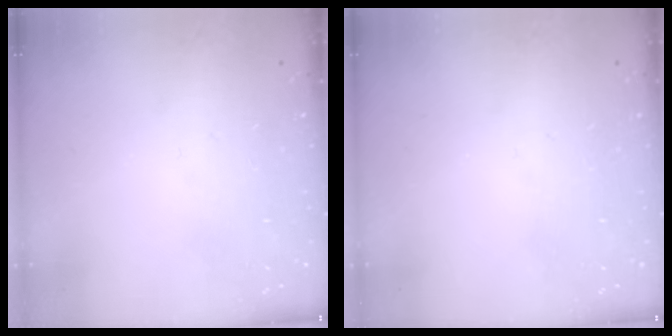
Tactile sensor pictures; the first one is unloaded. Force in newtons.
{"total": 0.0}